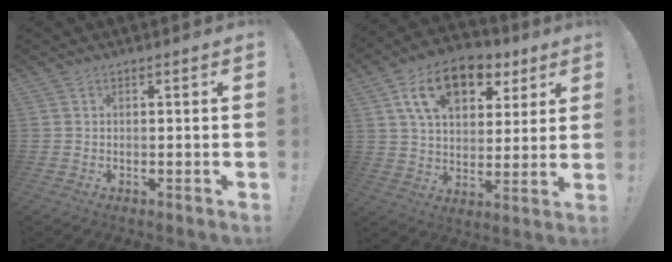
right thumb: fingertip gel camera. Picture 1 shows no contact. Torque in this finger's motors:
{"motor_torque": [1.63, 2.47, 0.73, 0.21, 0.11]}